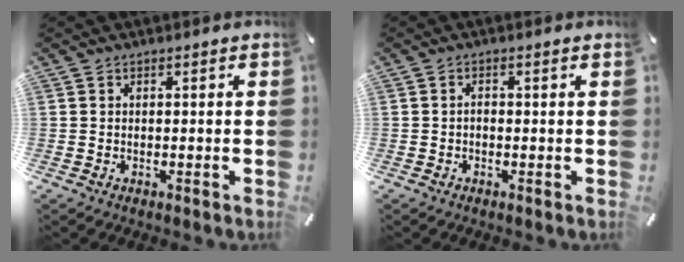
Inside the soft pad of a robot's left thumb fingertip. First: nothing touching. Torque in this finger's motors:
{"motor_torque": [-0.29, 0.20, 0.14, -0.02, 0.05]}